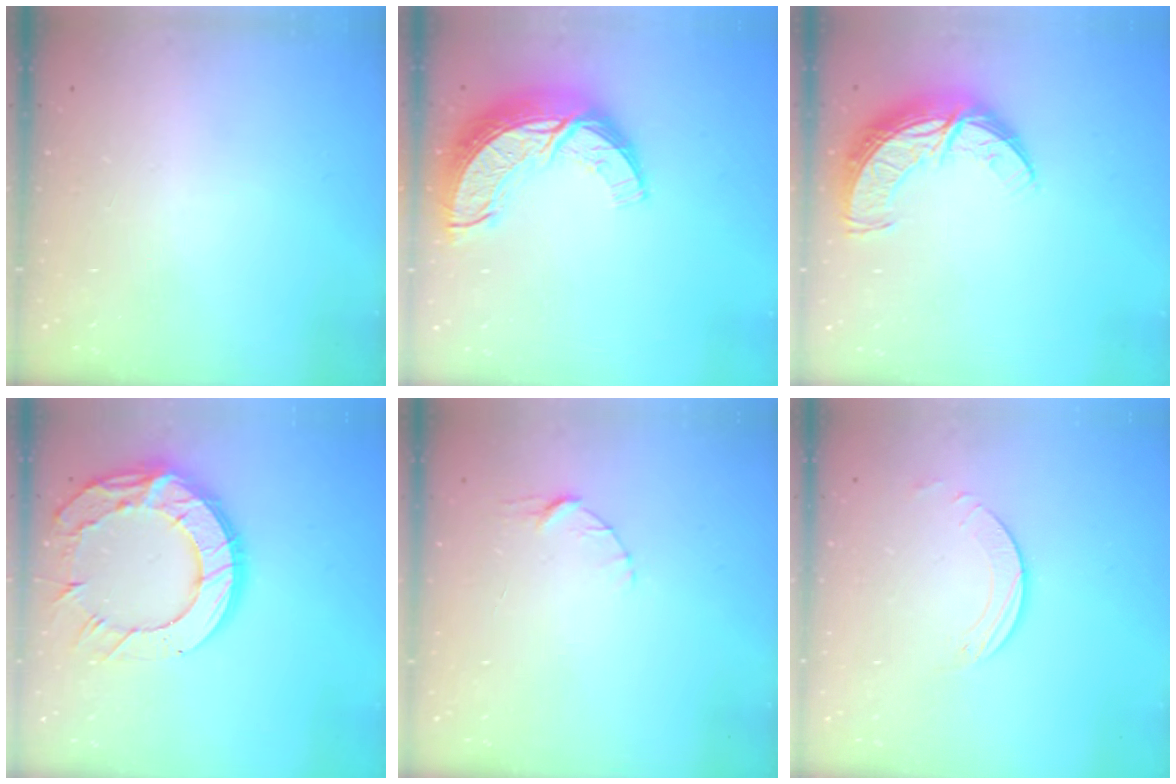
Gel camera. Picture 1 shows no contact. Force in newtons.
{"total": 15.1, "press": 15.1, "slide": 1.3}
{"total": 10.6, "press": 10.6, "slide": 0.9}
{"total": 18.8, "press": 18.7, "slide": 1.6}
{"total": 3.8, "press": 3.8, "slide": 0.4}
{"total": 2.5, "press": 2.5, "slide": 0.2}